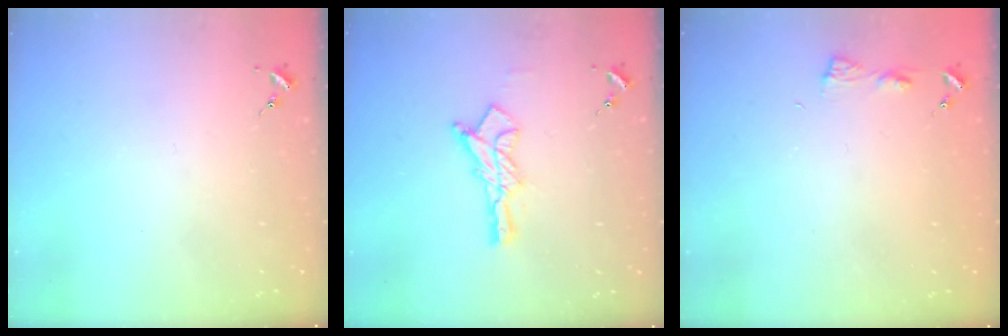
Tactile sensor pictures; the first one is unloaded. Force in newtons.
{"total": 12.1, "press": 12.1, "slide": 0.9}
{"total": 4.2, "press": 4.1, "slide": 0.4}